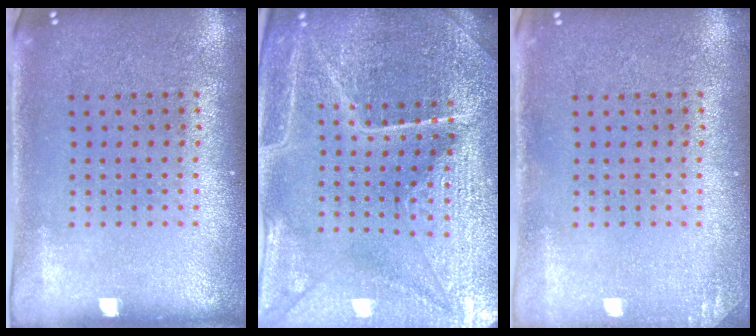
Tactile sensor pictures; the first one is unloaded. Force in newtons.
{"total": 5.2, "press": 4.9, "slide": 1.8}
{"total": 1.0, "press": 1.0, "slide": 0.1}